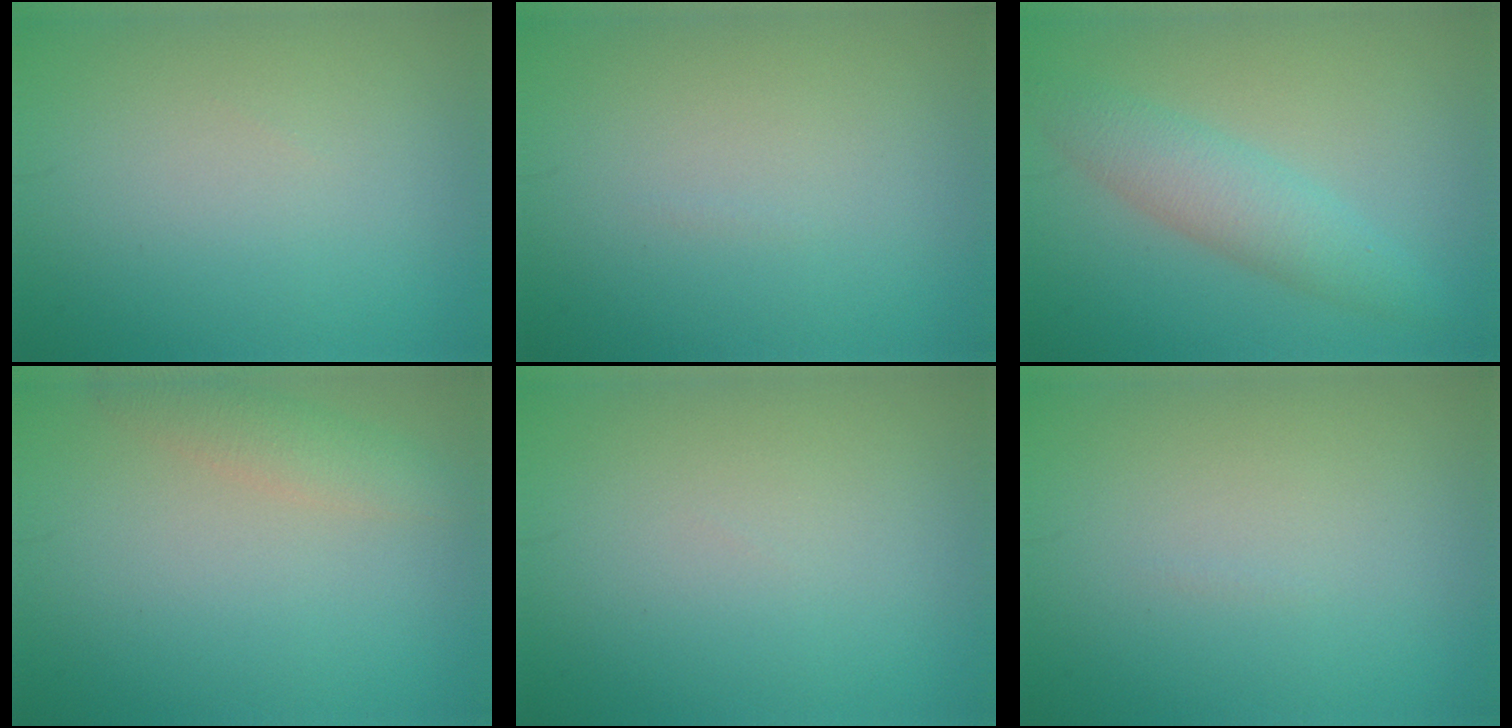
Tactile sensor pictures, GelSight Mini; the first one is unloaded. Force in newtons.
{"total": 0.0}
{"total": 3.8, "press": 3.8, "slide": 0.2}
{"total": 2.4, "press": 2.4, "slide": 0.2}
{"total": 0.0}
{"total": 0.0}